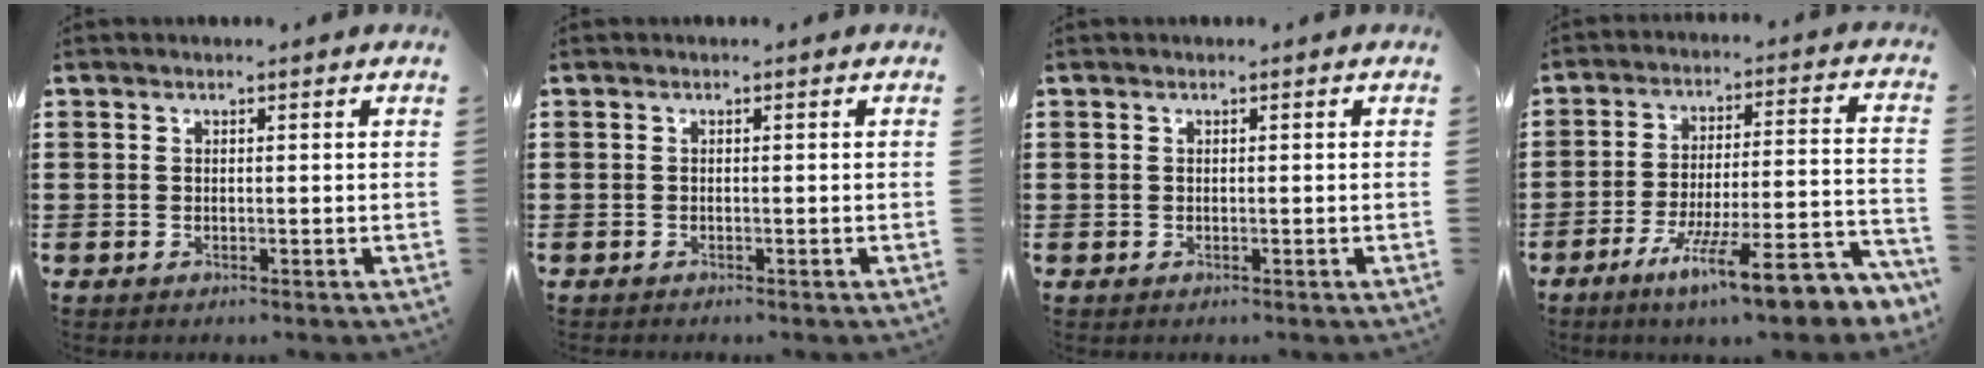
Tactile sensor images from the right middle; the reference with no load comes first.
{"total": 0.0}
{"total": 0.0}
{"total": 12.1, "force": [-8.9, 1.2, 8.1], "torque": [-0.132, 0.016, -0.161]}